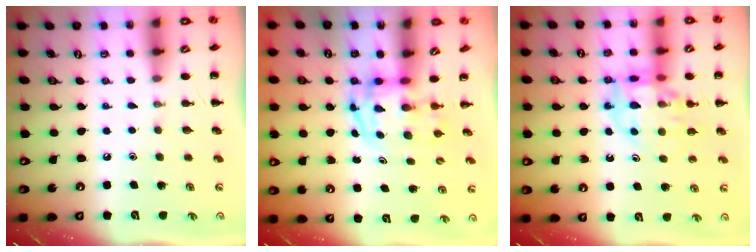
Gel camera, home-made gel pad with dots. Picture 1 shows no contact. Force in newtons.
{"total": 3.8, "press": 3.7, "slide": 0.6}
{"total": 12.8, "press": 12.5, "slide": 3.1}